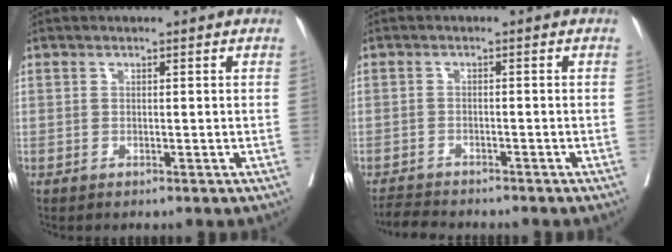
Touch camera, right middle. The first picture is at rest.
{"total": 4.3, "force": [-4.1, 0.6, 0.8], "torque": [-0.011, -0.014, -0.070]}